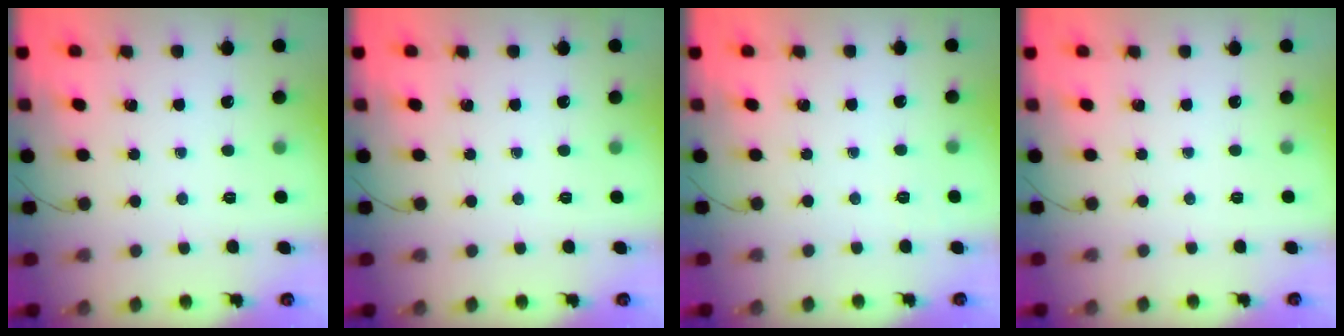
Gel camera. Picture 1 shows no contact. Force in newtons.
{"total": 0.0}
{"total": 2.0, "press": 1.3, "slide": 1.5}
{"total": 2.4, "press": 2.4, "slide": 0.5}